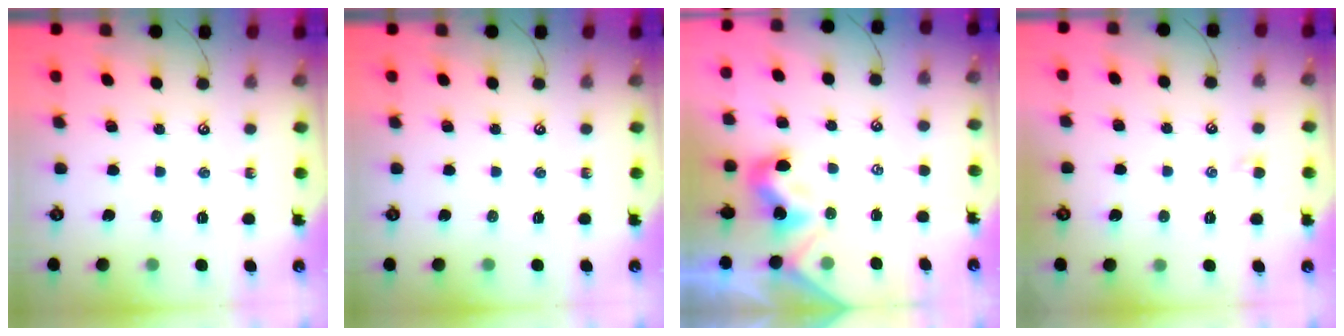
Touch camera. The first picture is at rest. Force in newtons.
{"total": 0.0}
{"total": 2.0, "press": 2.0, "slide": 0.4}
{"total": 0.0}